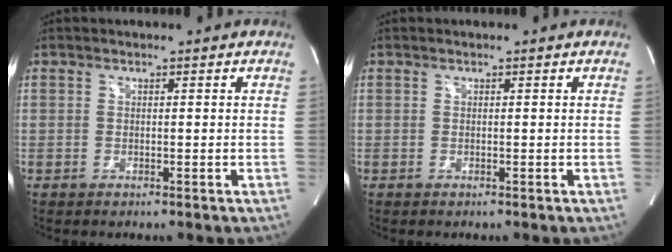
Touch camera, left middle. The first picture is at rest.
{"total": 0.0}